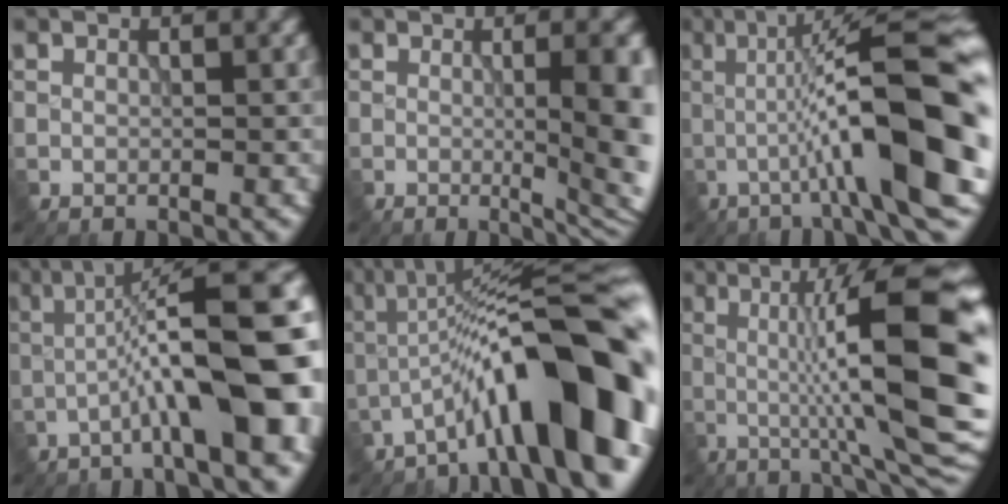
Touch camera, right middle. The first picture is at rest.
{"total": 8.0, "force": [0.0, 2.0, 7.7], "torque": [-0.082, -0.007, 0.005]}
{"total": 13.3, "force": [-1.3, 1.9, 13.1], "torque": [-0.184, 0.024, -0.025]}
{"total": 13.0, "force": [-2.2, 2.8, 12.5], "torque": [-0.165, 0.025, -0.035]}
{"total": 13.8, "force": [-5.5, 3.3, 12.3], "torque": [-0.178, 0.018, -0.086]}
{"total": 13.9, "force": [0.2, 2.2, 13.7], "torque": [-0.191, 0.021, 0.000]}